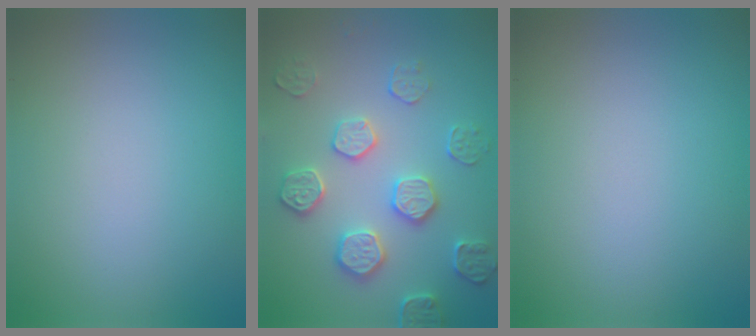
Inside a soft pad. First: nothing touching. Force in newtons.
{"total": 3.9, "press": 3.6, "slide": 1.7}
{"total": 0.0}